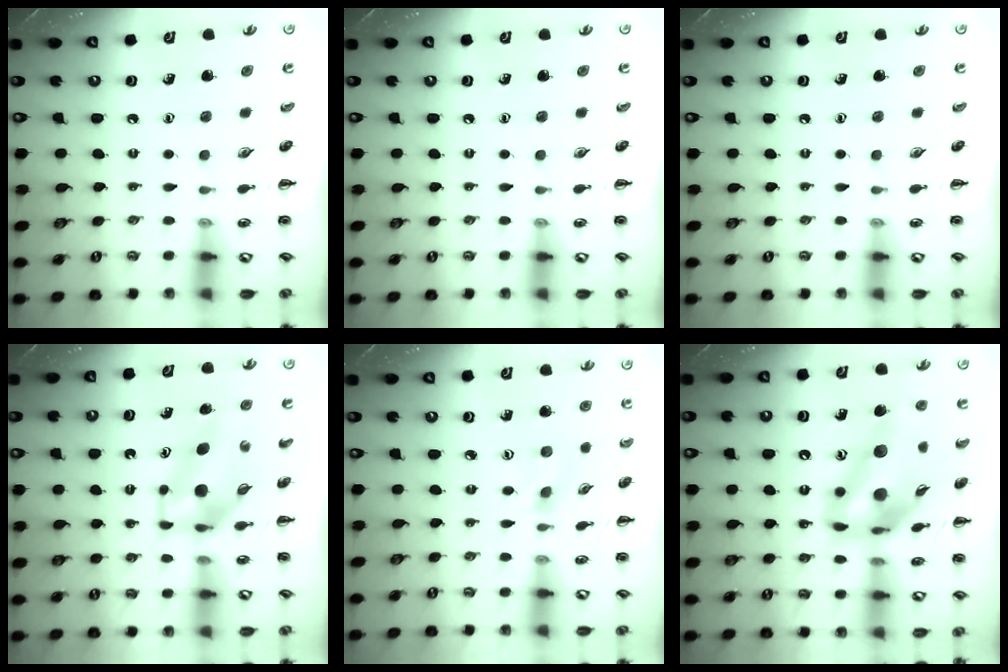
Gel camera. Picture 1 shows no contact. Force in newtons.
{"total": 0.0}
{"total": 0.0}
{"total": 5.4, "press": 5.3, "slide": 0.9}
{"total": 1.4, "press": 1.3, "slide": 0.4}
{"total": 17.2, "press": 16.2, "slide": 5.7}